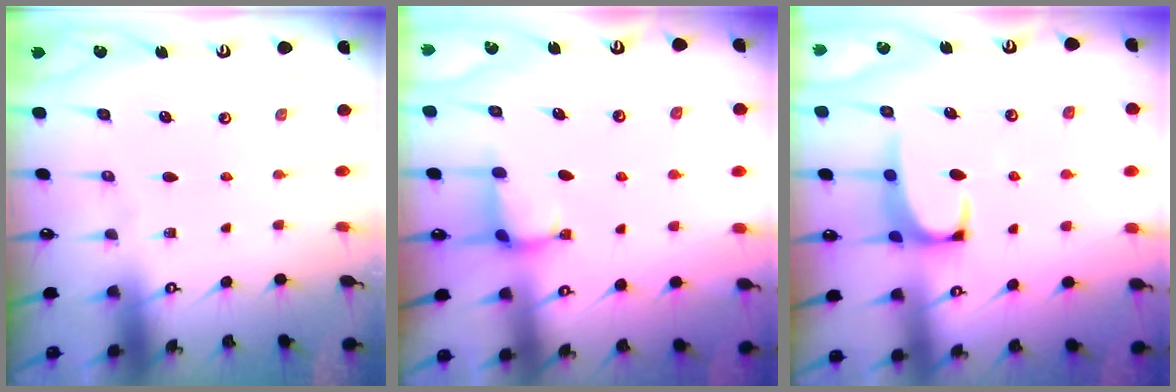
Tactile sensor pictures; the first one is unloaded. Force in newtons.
{"total": 2.6, "press": 2.6, "slide": 0.3}
{"total": 2.0, "press": 1.7, "slide": 1.0}